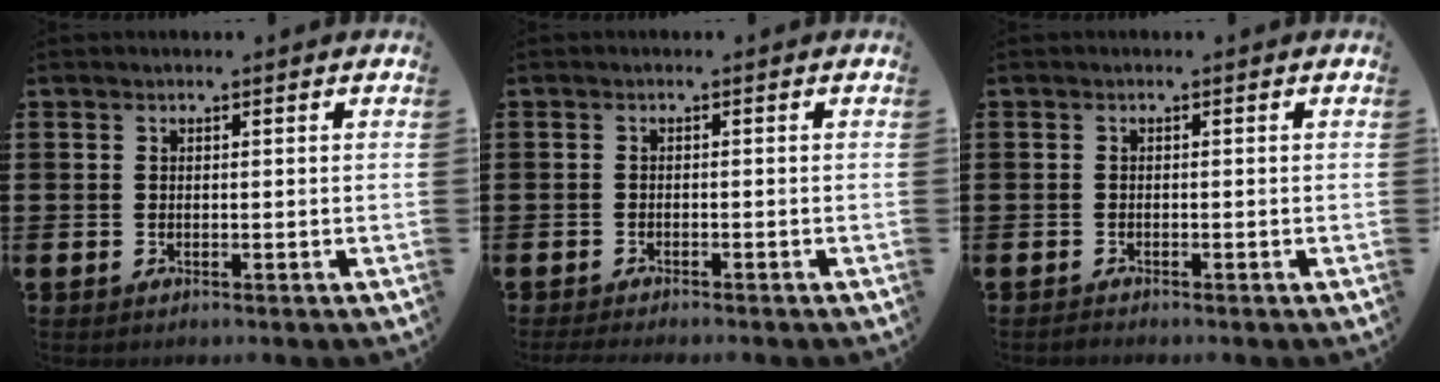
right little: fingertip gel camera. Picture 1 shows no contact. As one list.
[{"total": 0.9, "force": [-0.8, 0.0, 0.3], "torque": [-0.008, -0.002, -0.016]}, {"total": 0.5, "force": [-0.5, 0.0, 0.0], "torque": [-0.001, -0.003, -0.011]}]